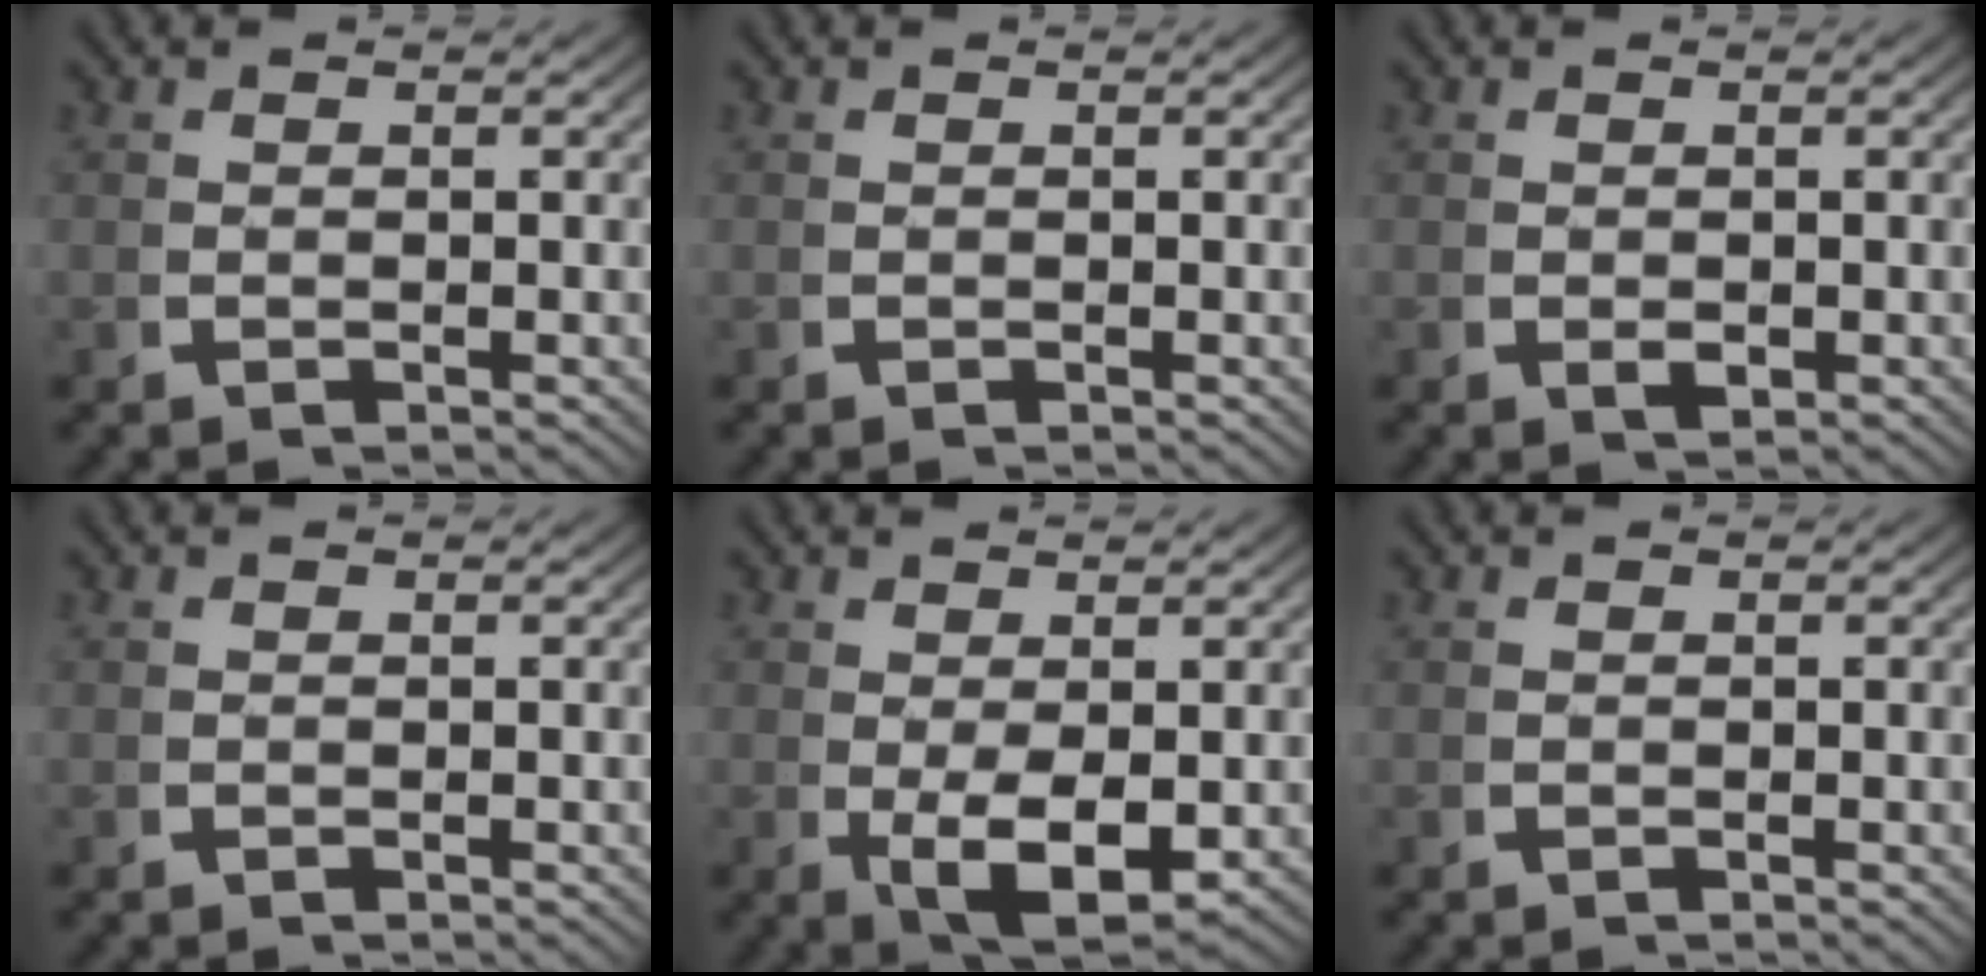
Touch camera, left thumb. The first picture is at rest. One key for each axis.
{"total": 0.0}
{"total": 1.0, "fx": 0.3, "fy": 0.6, "fz": 0.7, "tx": -0.017, "ty": -0.005, "tz": 0.008}
{"total": 0.0}
{"total": 4.7, "fx": -0.1, "fy": 2.7, "fz": 3.9, "tx": -0.080, "ty": -0.026, "tz": 0.015}
{"total": 0.0}